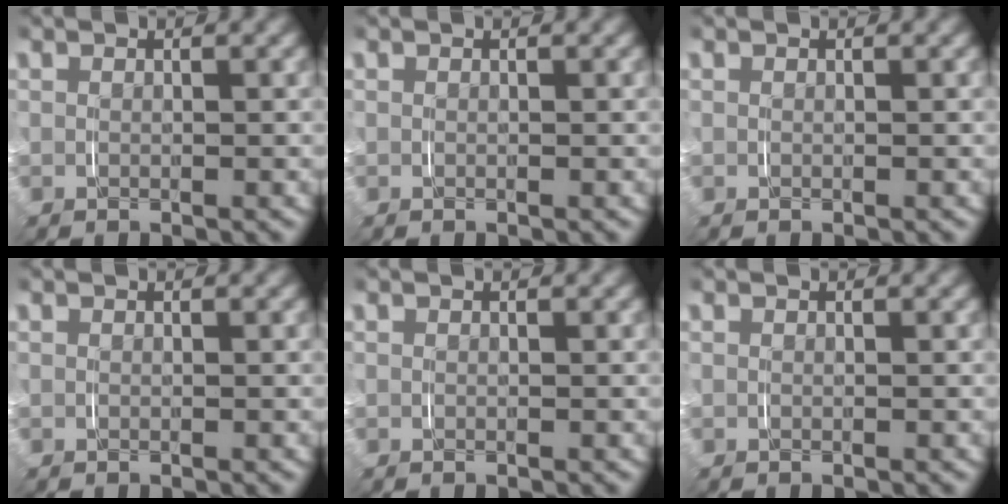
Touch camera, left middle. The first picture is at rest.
{"total": 0.0}
{"total": 0.0}
{"total": 0.0}
{"total": 0.0}
{"total": 0.0}